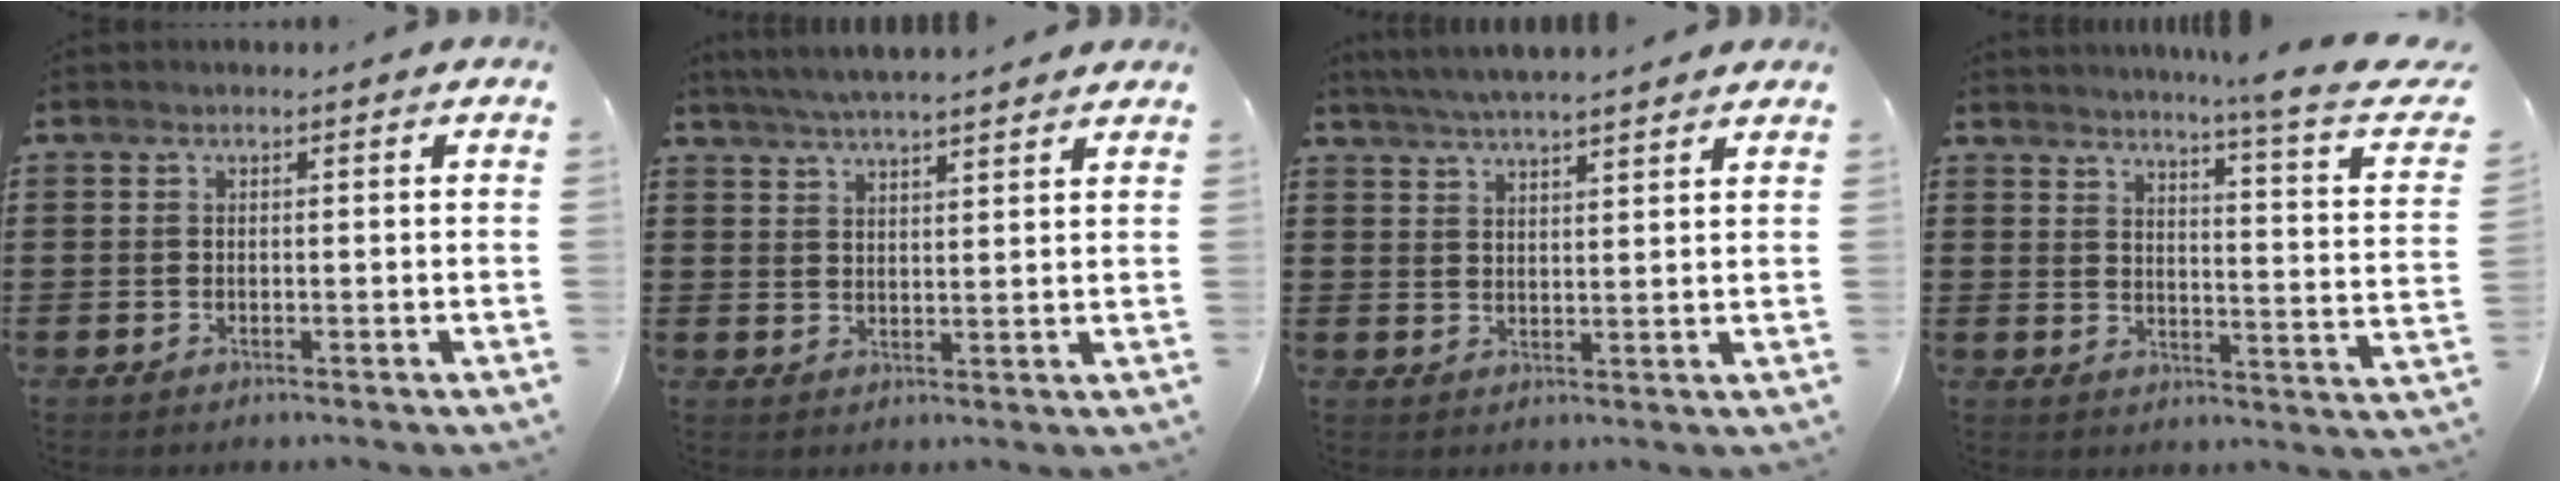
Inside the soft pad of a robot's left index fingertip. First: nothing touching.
{"total": 4.2, "force": [4.0, -0.3, 1.3], "torque": [-0.038, -0.012, 0.072]}
{"total": 4.1, "force": [4.0, -0.4, 1.1], "torque": [-0.035, -0.013, 0.071]}
{"total": 5.9, "force": [4.8, -0.9, 3.4], "torque": [-0.065, -0.047, 0.069]}